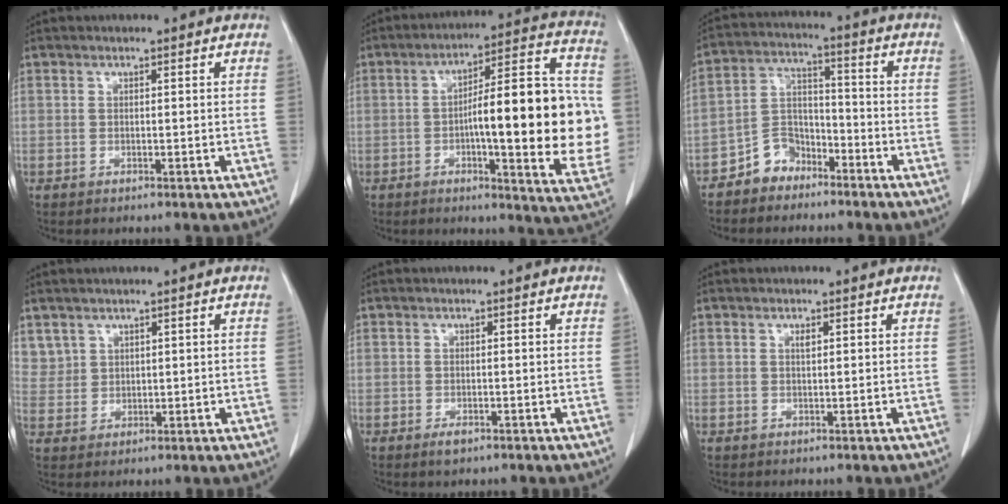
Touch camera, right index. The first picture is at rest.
{"total": 22.1, "force": [-1.5, 4.1, 21.7], "torque": [-0.252, 0.025, -0.014]}
{"total": 6.5, "force": [-4.8, 4.2, 1.4], "torque": [-0.027, 0.016, -0.089]}
{"total": 3.9, "force": [2.7, 2.8, 0.1], "torque": [0.009, 0.002, 0.060]}
{"total": 1.3, "force": [-0.7, 0.6, 0.8], "torque": [-0.015, 0.000, -0.007]}
{"total": 0.8, "force": [0.4, 0.2, 0.6], "torque": [-0.014, -0.001, 0.008]}